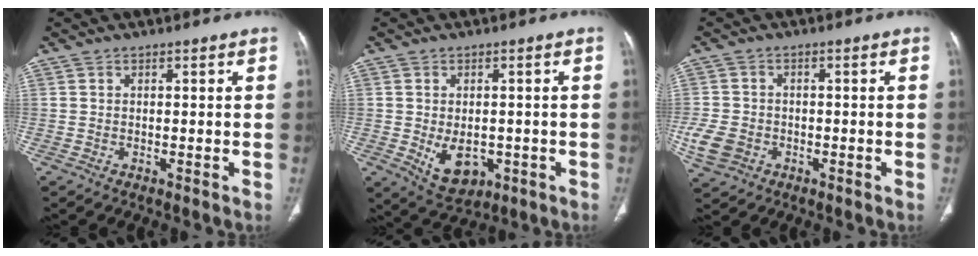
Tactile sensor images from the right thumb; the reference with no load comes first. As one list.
[{"total": 7.2, "force": [-1.6, 4.9, 5.1], "torque": [-0.062, -0.003, -0.007]}, {"total": 6.1, "force": [-2.0, 4.9, 3.0], "torque": [-0.068, 0.010, -0.032]}]